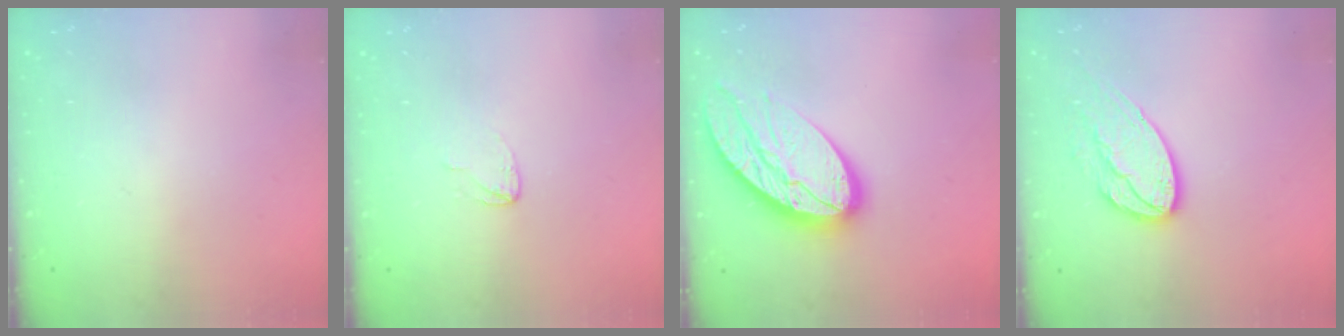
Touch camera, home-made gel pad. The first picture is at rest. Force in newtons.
{"total": 2.6, "press": 2.6, "slide": 0.0}
{"total": 16.4, "press": 16.3, "slide": 1.1}
{"total": 13.1, "press": 13.0, "slide": 1.1}